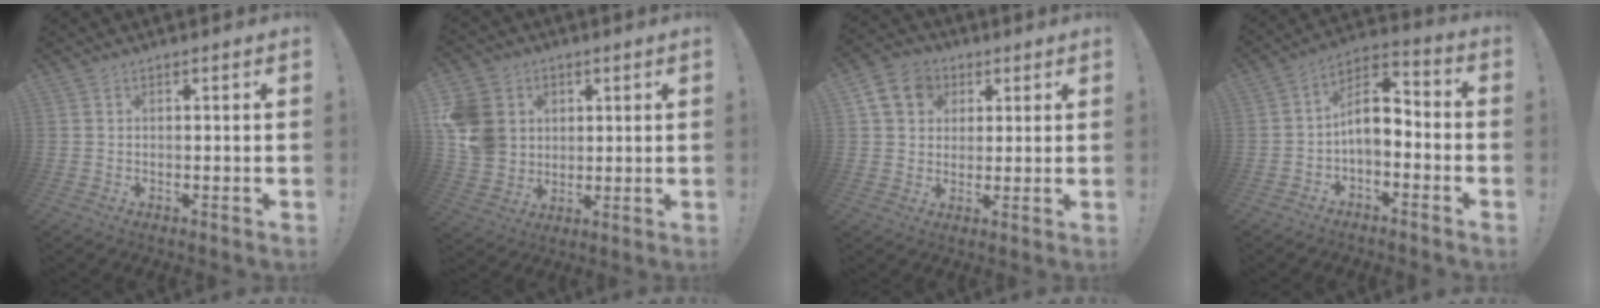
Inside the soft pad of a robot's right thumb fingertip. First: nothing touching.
{"total": 12.9, "force": [2.8, 11.4, 5.2], "torque": [-0.095, -0.011, 0.061]}
{"total": 10.7, "force": [3.9, 9.0, 4.3], "torque": [-0.062, -0.006, 0.080]}
{"total": 8.9, "force": [-1.5, 5.4, 6.9], "torque": [-0.117, 0.010, -0.024]}